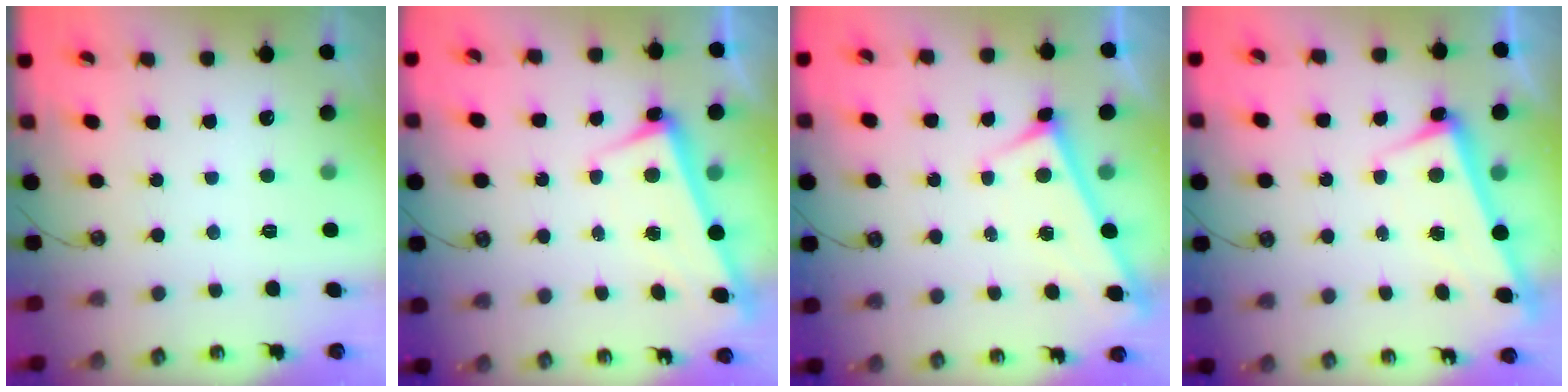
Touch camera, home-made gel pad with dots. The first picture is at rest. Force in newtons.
{"total": 2.5, "press": 2.5, "slide": 0.6}
{"total": 3.3, "press": 3.3, "slide": 0.3}
{"total": 2.5, "press": 2.5, "slide": 0.6}